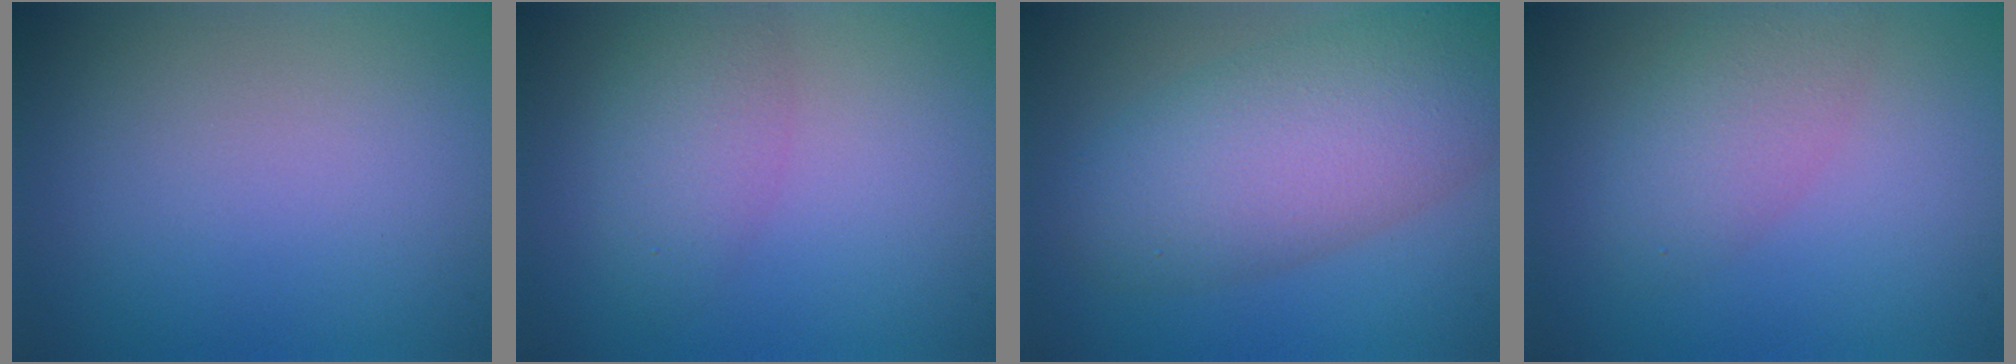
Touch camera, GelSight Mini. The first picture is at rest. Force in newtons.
{"total": 3.0, "press": 3.0, "slide": 0.0}
{"total": 8.1, "press": 8.1, "slide": 0.6}
{"total": 3.2, "press": 3.2, "slide": 0.1}